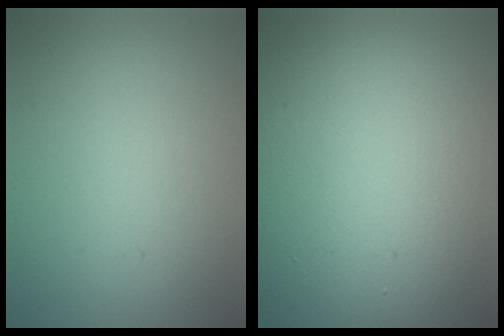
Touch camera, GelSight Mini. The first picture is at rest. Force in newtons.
{"total": 22.1, "press": 22.1, "slide": 1.2}